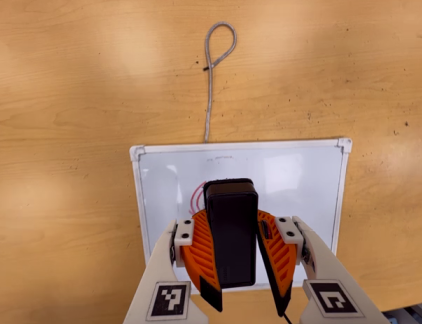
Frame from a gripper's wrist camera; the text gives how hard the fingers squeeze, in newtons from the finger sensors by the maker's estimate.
{"total": 11.5, "left": 11.3, "right": 11.7}